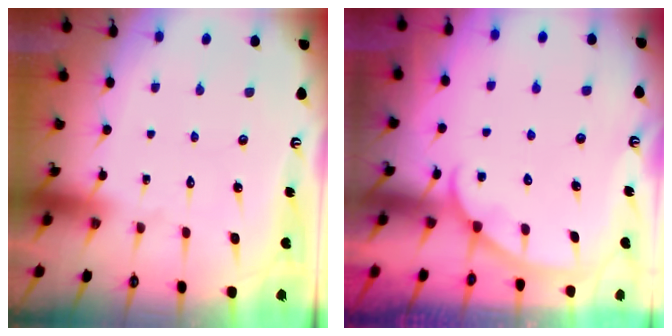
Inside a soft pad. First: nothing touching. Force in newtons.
{"total": 3.1, "press": 3.1, "slide": 0.2}